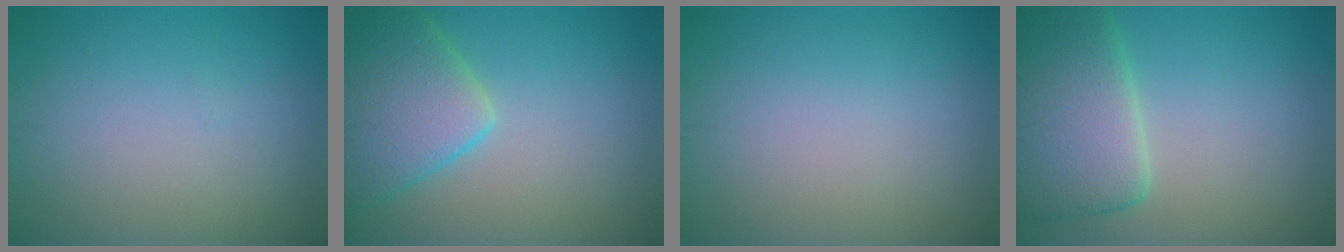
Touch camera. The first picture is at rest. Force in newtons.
{"total": 6.9, "press": 6.8, "slide": 0.4}
{"total": 0.0}
{"total": 7.1, "press": 7.1, "slide": 0.7}